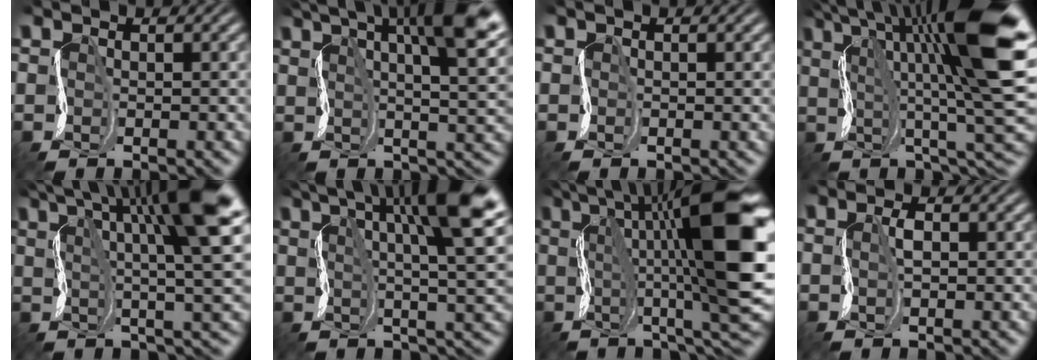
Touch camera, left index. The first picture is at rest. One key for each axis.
{"total": 13.7, "fx": 6.2, "fy": 4.5, "fz": 11.4, "tx": -0.162, "ty": 0.037, "tz": 0.080}
{"total": 0.6, "fx": 0.2, "fy": 0.1, "fz": 0.5, "tx": -0.008, "ty": 0.005, "tz": 0.002}
{"total": 15.0, "fx": 4.8, "fy": 3.2, "fz": 13.9, "tx": -0.220, "ty": 0.009, "tz": 0.085}
{"total": 11.7, "fx": 4.8, "fy": 2.3, "fz": 10.4, "tx": -0.165, "ty": 0.012, "tz": 0.077}
{"total": 12.4, "fx": 5.2, "fy": 3.0, "fz": 10.8, "tx": -0.167, "ty": 0.016, "tz": 0.081}
{"total": 15.5, "fx": 3.6, "fy": 3.4, "fz": 14.7, "tx": -0.211, "ty": 0.006, "tz": 0.062}
{"total": 1.3, "fx": 0.1, "fy": 0.4, "fz": 1.2, "tx": -0.027, "ty": 0.005, "tz": 0.002}